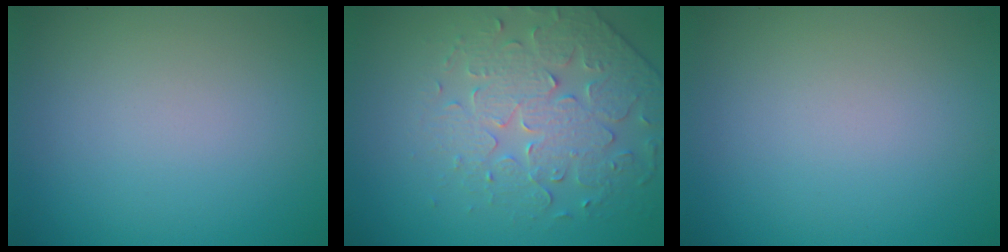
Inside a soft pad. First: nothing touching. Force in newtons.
{"total": 4.2, "press": 4.1, "slide": 1.2}
{"total": 0.0}